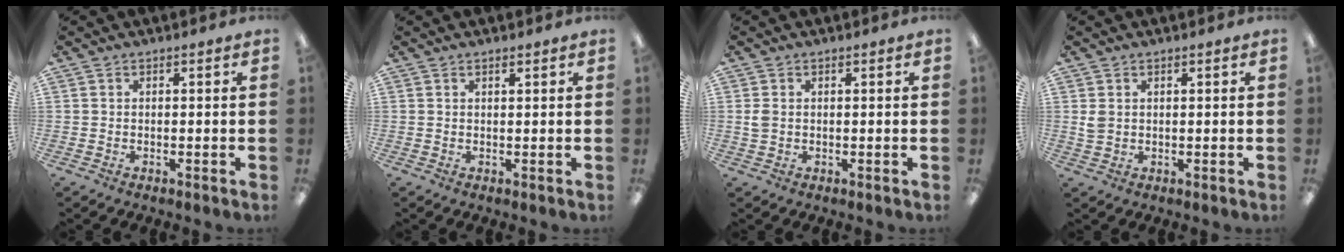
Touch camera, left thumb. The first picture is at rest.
{"total": 1.1, "force": [0.9, 0.2, 0.6], "torque": [-0.013, -0.001, 0.017]}
{"total": 1.7, "force": [0.4, 1.2, 1.2], "torque": [-0.026, 0.005, 0.006]}
{"total": 2.4, "force": [0.9, 1.6, 1.5], "torque": [-0.032, 0.004, 0.016]}